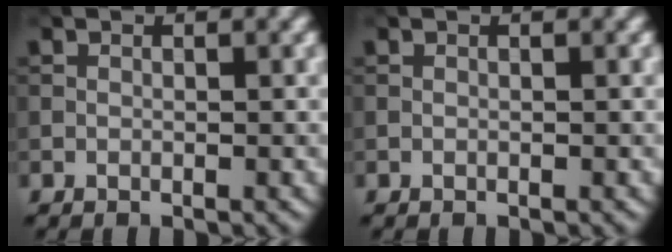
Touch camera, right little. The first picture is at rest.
{"total": 0.0}